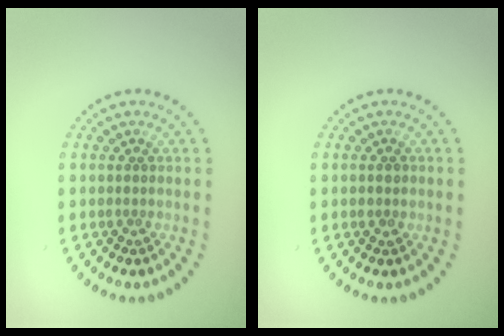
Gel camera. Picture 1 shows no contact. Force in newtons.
{"total": 0.9, "press": 0.9, "slide": 0.0}